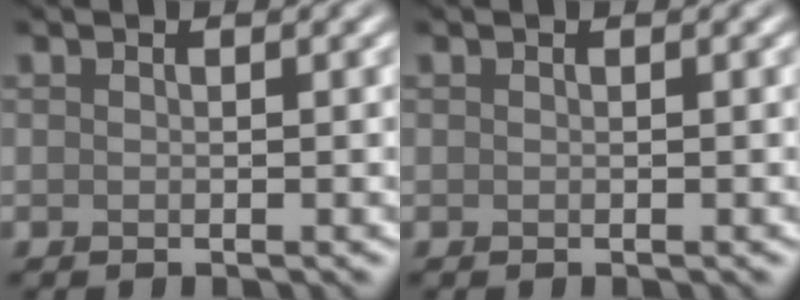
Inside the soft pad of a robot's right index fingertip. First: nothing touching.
{"total": 0.0}